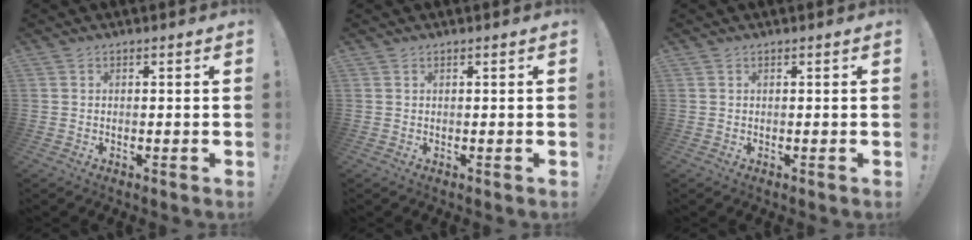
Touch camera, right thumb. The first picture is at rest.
{"total": 0.0}
{"total": 0.0}